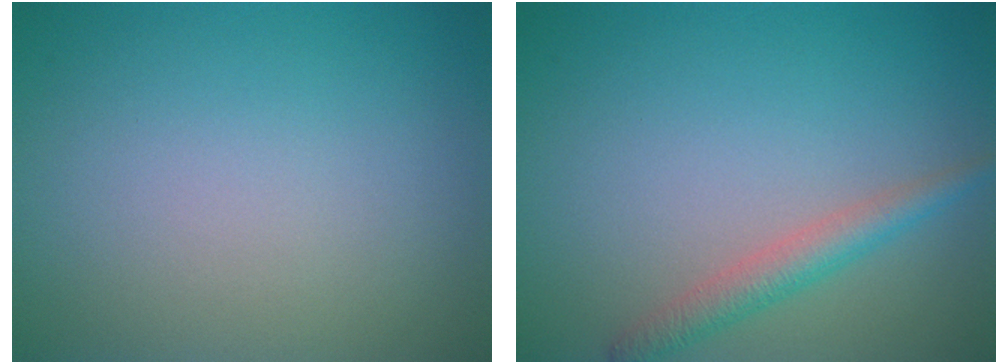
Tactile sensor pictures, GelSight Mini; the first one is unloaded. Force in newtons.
{"total": 2.4, "press": 2.4, "slide": 0.1}